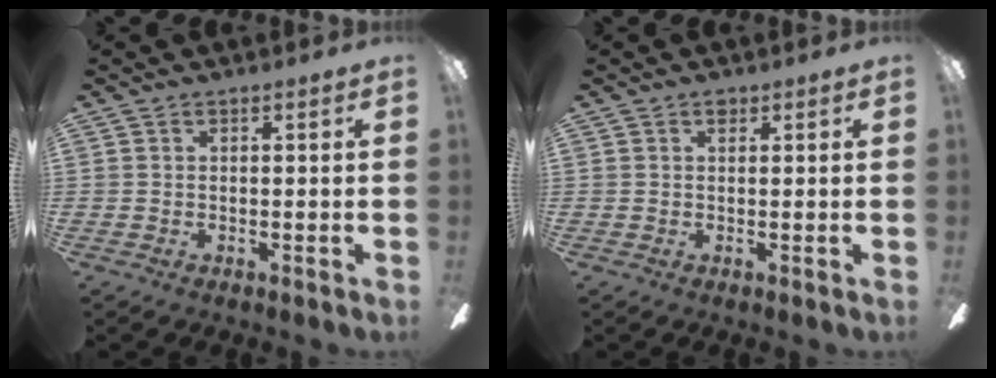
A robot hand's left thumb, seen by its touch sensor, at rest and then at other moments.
{"total": 1.0, "force": [0.6, 0.6, 0.6], "torque": [-0.005, -0.001, 0.008]}